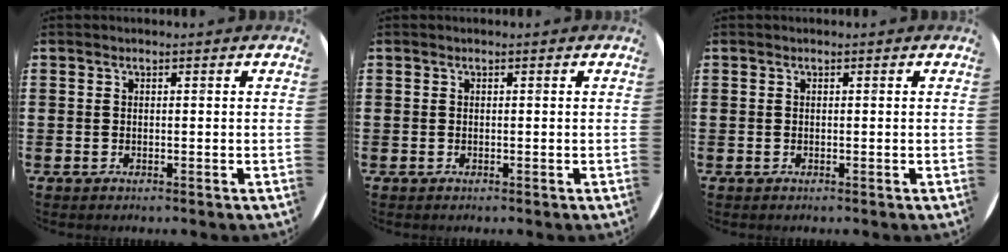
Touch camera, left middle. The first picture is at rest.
{"total": 0.0}
{"total": 0.0}